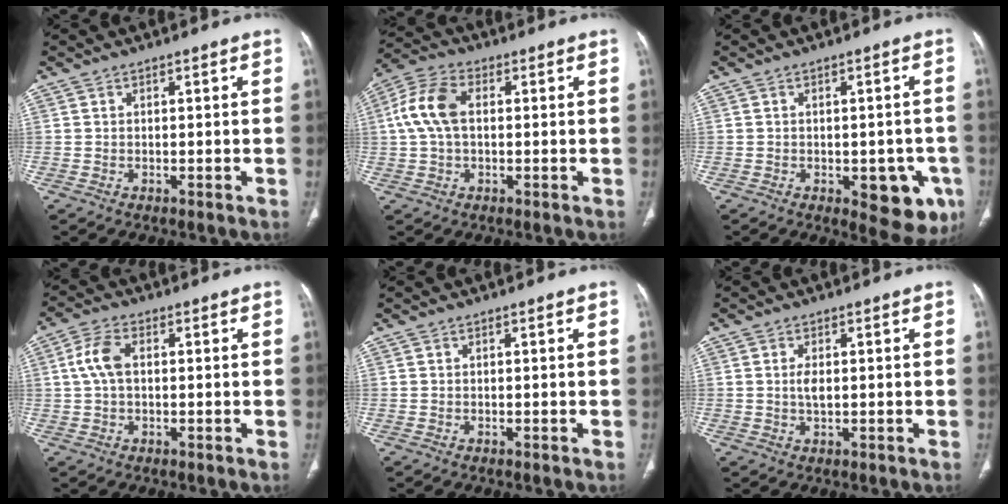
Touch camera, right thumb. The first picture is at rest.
{"total": 9.1, "force": [1.0, 5.5, 7.2], "torque": [-0.159, 0.026, 0.016]}
{"total": 9.9, "force": [-3.5, 4.8, 7.9], "torque": [-0.061, 0.002, -0.033]}
{"total": 5.6, "force": [0.7, 3.3, 4.5], "torque": [-0.103, 0.016, 0.010]}
{"total": 0.0}
{"total": 2.4, "force": [0.3, 1.1, 2.1], "torque": [-0.042, -0.003, 0.005]}